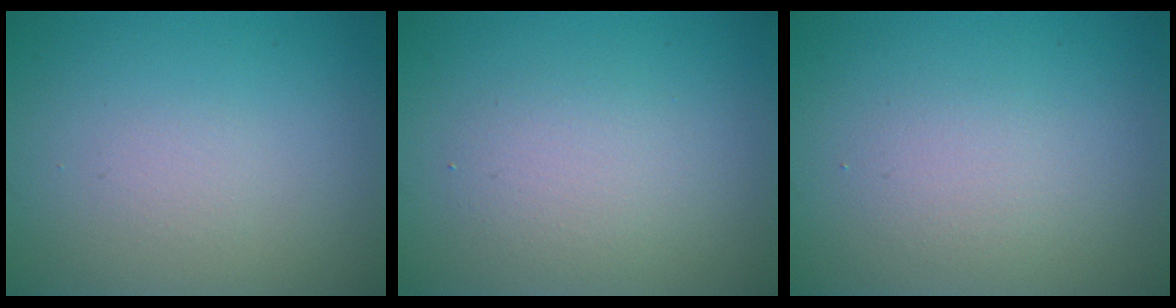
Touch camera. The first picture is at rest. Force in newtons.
{"total": 2.4, "press": 2.4, "slide": 0.0}
{"total": 1.7, "press": 1.7, "slide": 0.1}